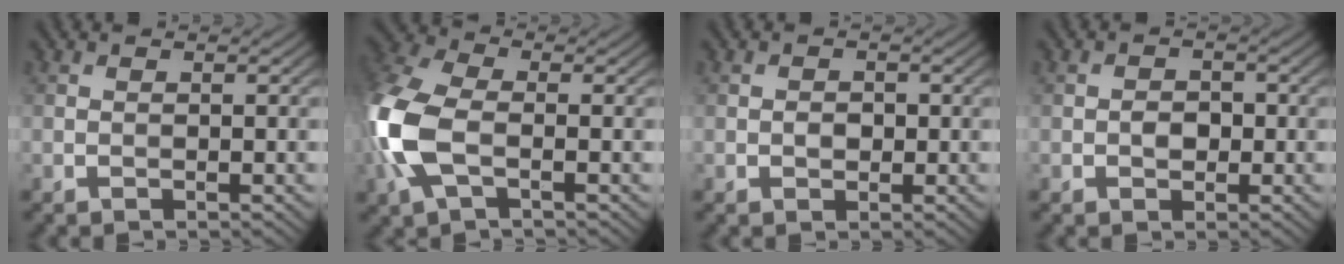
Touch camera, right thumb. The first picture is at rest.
{"total": 11.2, "force": [-2.0, 6.3, 9.0], "torque": [-0.263, -0.004, -0.051]}
{"total": 1.4, "force": [-0.2, 1.2, 0.8], "torque": [-0.016, -0.006, -0.006]}
{"total": 1.9, "force": [-0.4, 1.6, 1.0], "torque": [-0.021, -0.003, -0.009]}